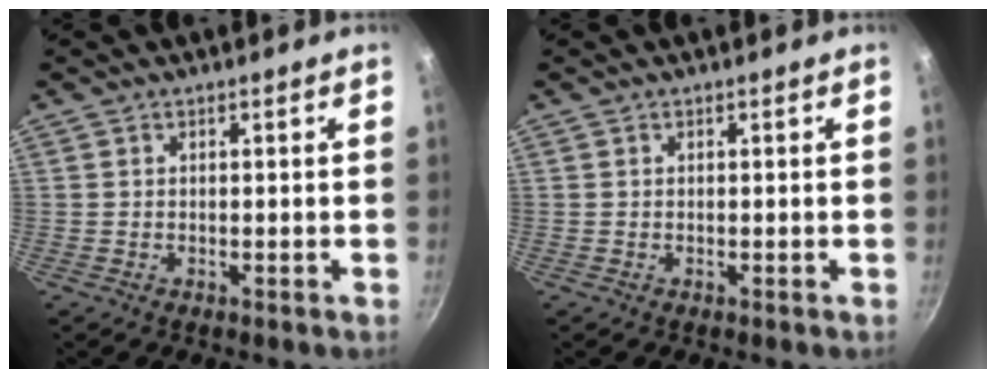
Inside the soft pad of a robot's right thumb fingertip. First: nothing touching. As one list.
[{"total": 0.0}]